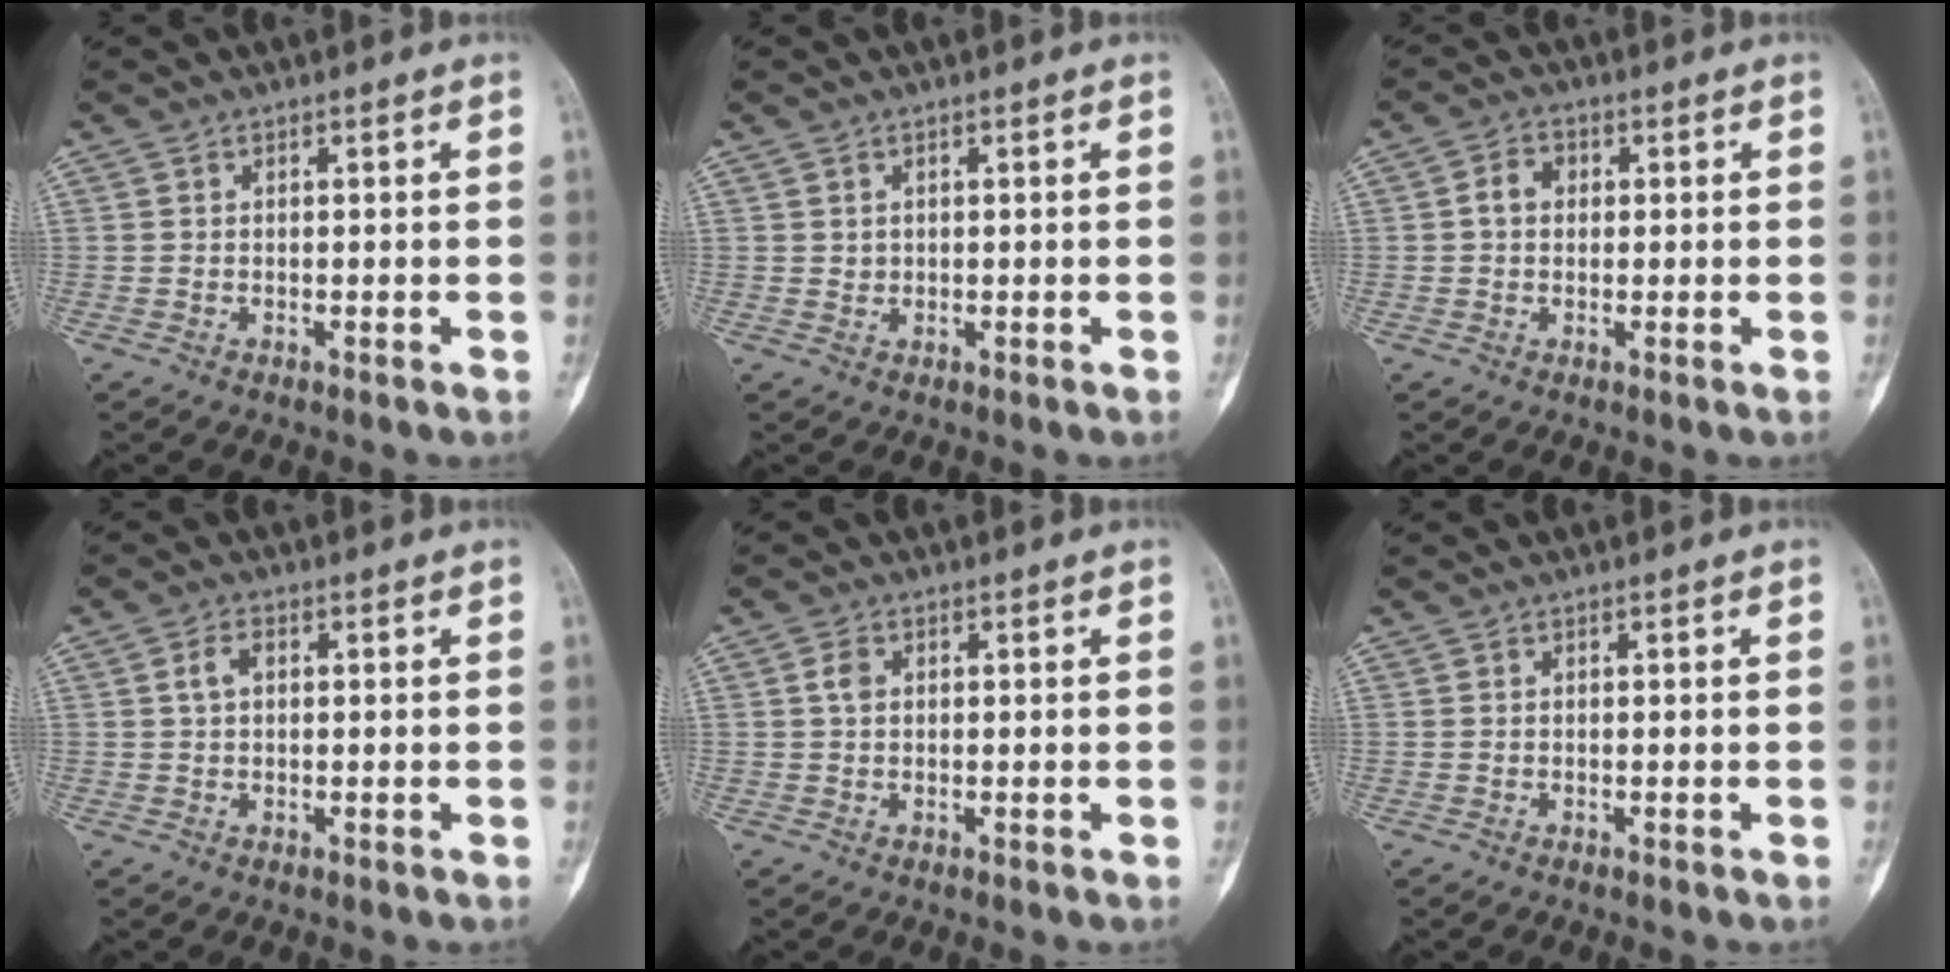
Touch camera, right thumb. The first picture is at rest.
{"total": 0.9, "force": [0.4, 0.8, 0.2], "torque": [0.003, -0.001, 0.007]}
{"total": 3.5, "force": [0.3, 2.8, 2.1], "torque": [-0.028, 0.013, 0.000]}
{"total": 2.7, "force": [0.5, 1.7, 2.1], "torque": [-0.041, 0.009, 0.009]}
{"total": 2.0, "force": [0.4, 1.4, 1.4], "torque": [-0.025, 0.004, 0.007]}
{"total": 0.0}